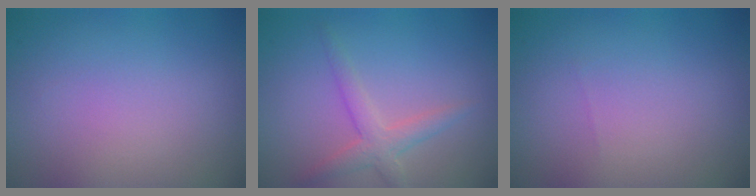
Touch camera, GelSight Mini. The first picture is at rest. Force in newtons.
{"total": 2.5, "press": 2.5, "slide": 0.1}
{"total": 0.0}